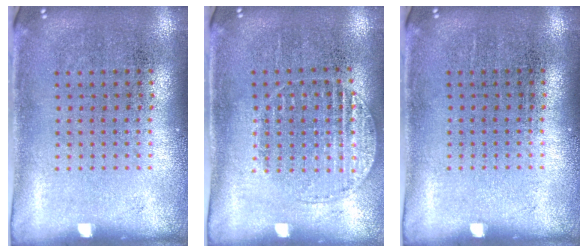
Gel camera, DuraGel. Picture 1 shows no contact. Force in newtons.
{"total": 1.1, "press": 1.1, "slide": 0.2}
{"total": 0.0}